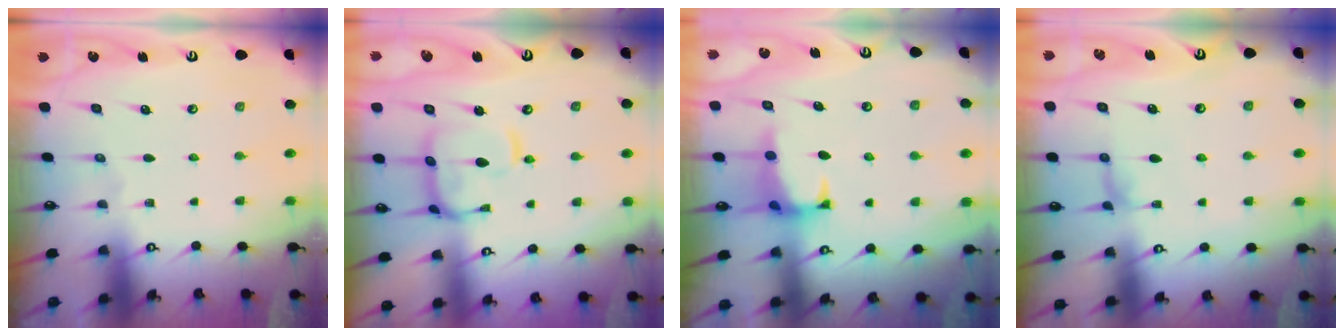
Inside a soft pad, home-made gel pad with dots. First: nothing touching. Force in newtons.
{"total": 9.9, "press": 9.9, "slide": 1.3}
{"total": 1.5, "press": 1.3, "slide": 0.6}
{"total": 1.3, "press": 1.1, "slide": 0.7}